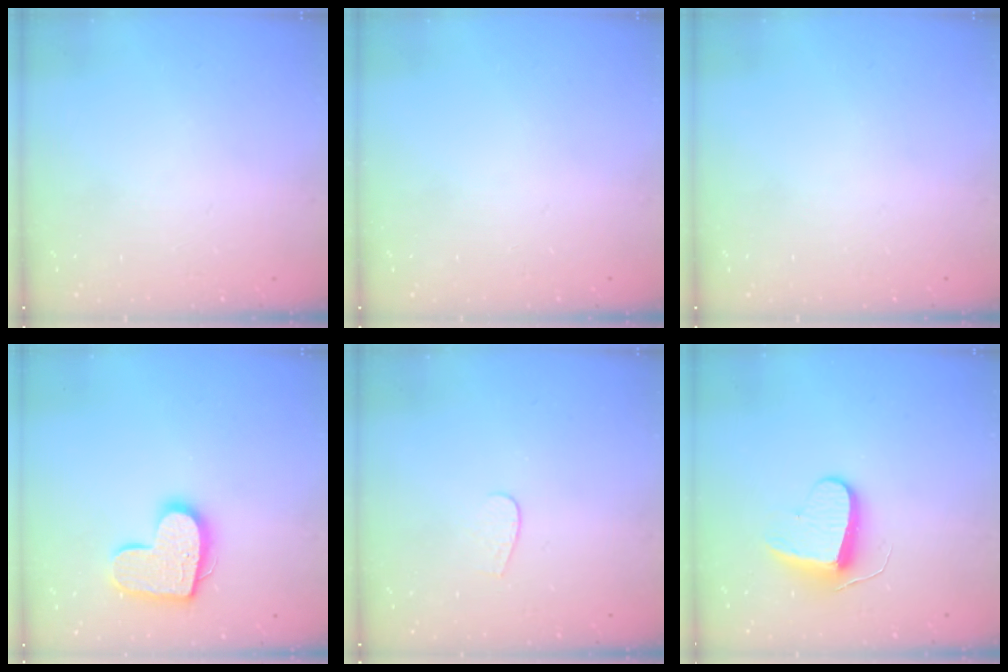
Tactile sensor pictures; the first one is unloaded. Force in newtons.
{"total": 0.0}
{"total": 0.0}
{"total": 14.5, "press": 14.5, "slide": 0.8}
{"total": 3.5, "press": 3.5, "slide": 0.3}
{"total": 8.9, "press": 8.9, "slide": 0.7}